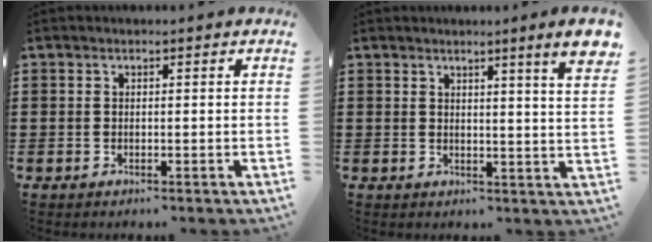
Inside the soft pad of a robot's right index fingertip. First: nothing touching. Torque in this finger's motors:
{"motor_torque": [0.19, 0.09, 0.15, 0.05]}